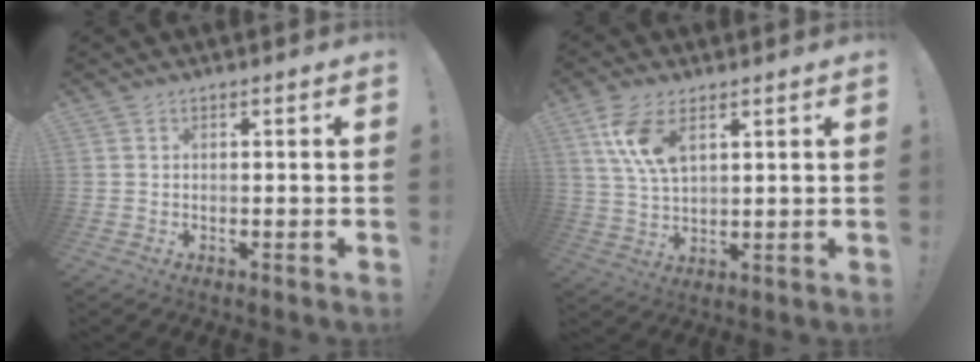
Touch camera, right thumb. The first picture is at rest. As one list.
[{"total": 10.1, "force": [5.1, 4.9, 7.2], "torque": [-0.143, -0.016, 0.094]}]